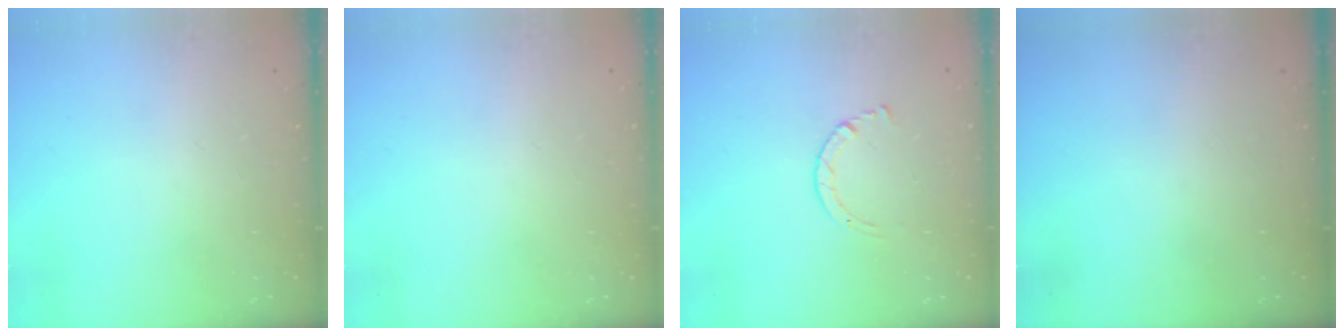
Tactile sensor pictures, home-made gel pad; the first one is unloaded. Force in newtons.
{"total": 2.4, "press": 2.4, "slide": 0.2}
{"total": 1.7, "press": 1.7, "slide": 0.2}
{"total": 0.0}